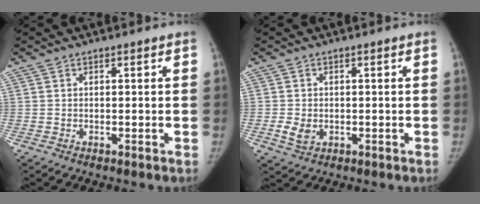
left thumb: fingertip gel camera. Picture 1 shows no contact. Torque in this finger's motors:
{"motor_torque": [-0.03, 0.03, 0.17, -0.11, 0.00]}